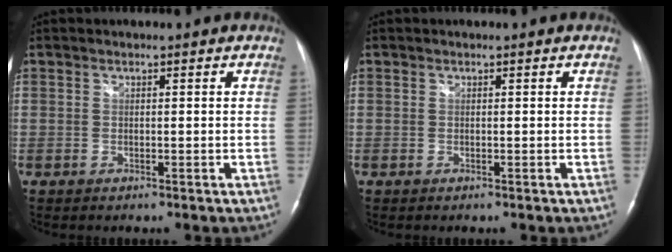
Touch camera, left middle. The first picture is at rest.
{"total": 0.0}